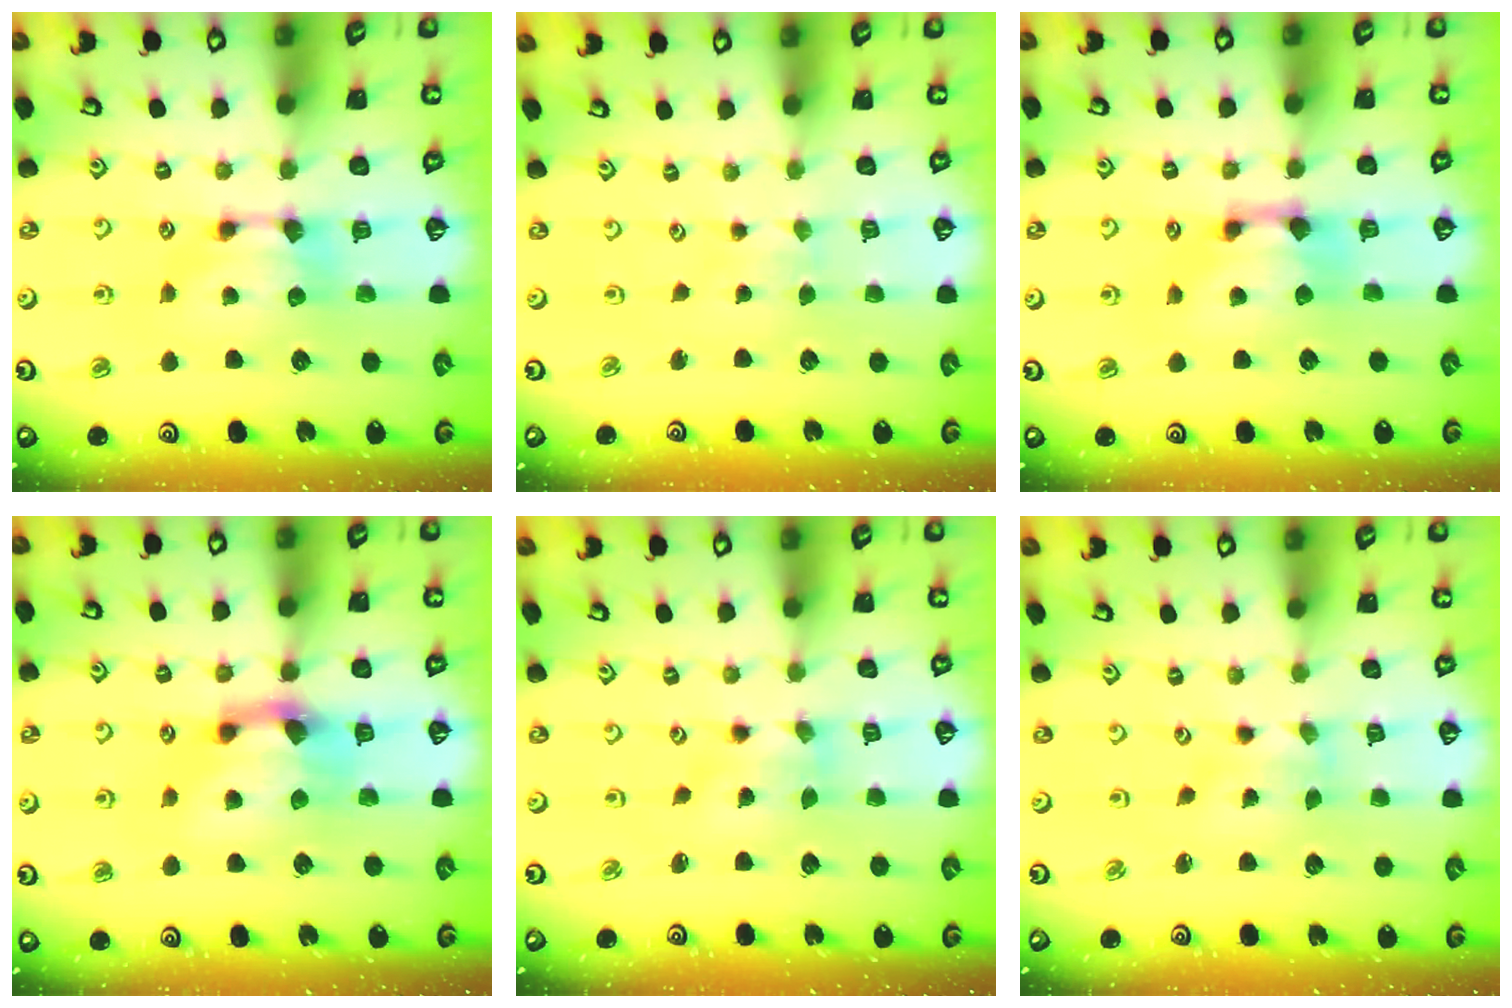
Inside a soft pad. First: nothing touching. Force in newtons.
{"total": 3.1, "press": 3.1, "slide": 0.2}
{"total": 1.3, "press": 0.5, "slide": 1.2}
{"total": 3.0, "press": 2.4, "slide": 1.8}
{"total": 1.3, "press": 0.7, "slide": 1.0}
{"total": 2.4, "press": 2.2, "slide": 1.0}